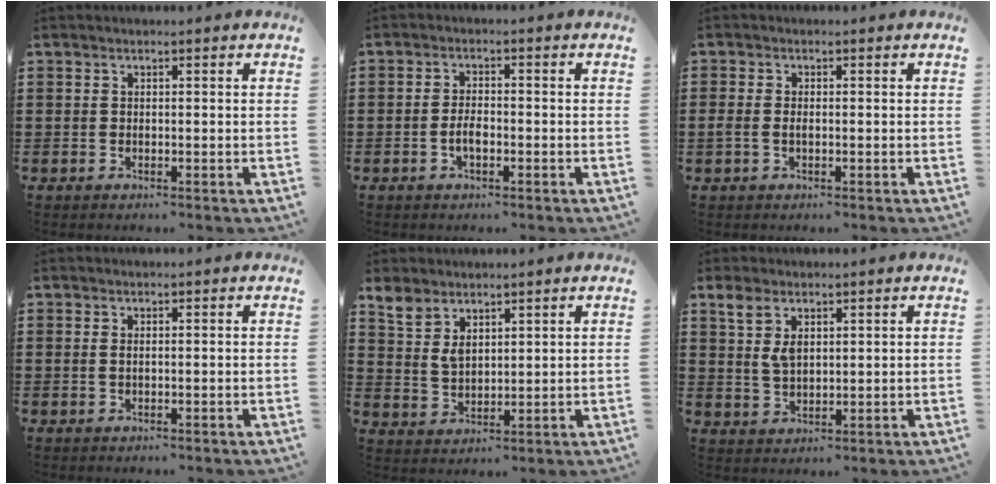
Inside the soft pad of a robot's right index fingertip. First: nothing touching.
{"total": 2.7, "force": [-0.9, 1.1, 2.3], "torque": [-0.049, 0.001, -0.019]}
{"total": 1.5, "force": [-0.3, 0.8, 1.3], "torque": [-0.040, -0.004, -0.011]}
{"total": 0.5, "force": [0.0, 0.2, 0.5], "torque": [-0.012, -0.001, 0.001]}
{"total": 4.5, "force": [3.2, 2.4, 2.0], "torque": [-0.051, 0.000, 0.061]}
{"total": 4.5, "force": [2.2, 2.3, 3.2], "torque": [-0.072, 0.007, 0.039]}